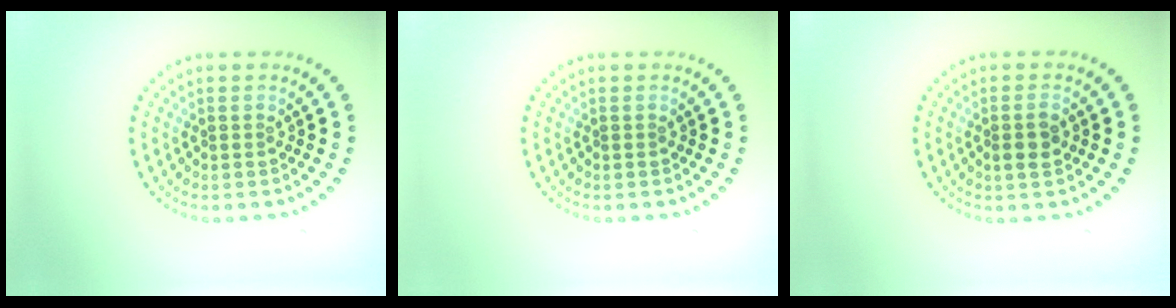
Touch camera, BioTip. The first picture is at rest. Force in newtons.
{"total": 0.0}
{"total": 1.7, "press": 1.6, "slide": 0.5}